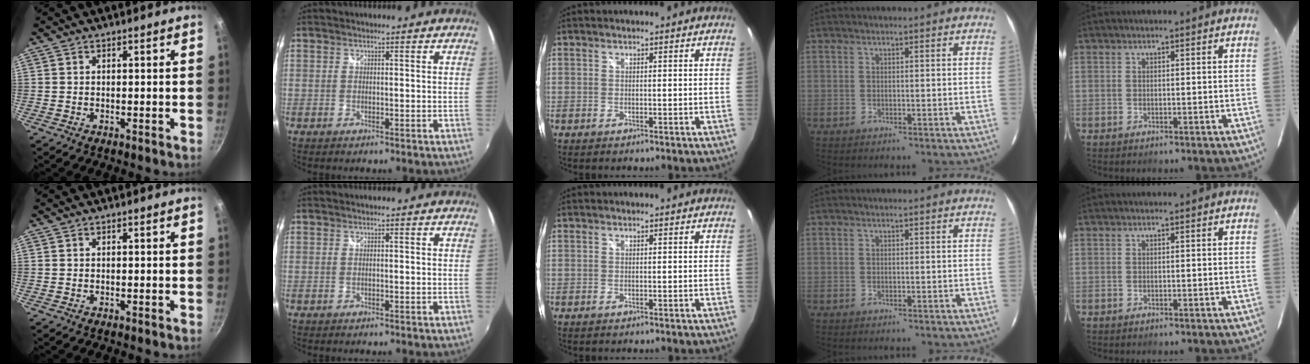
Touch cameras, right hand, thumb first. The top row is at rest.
{}